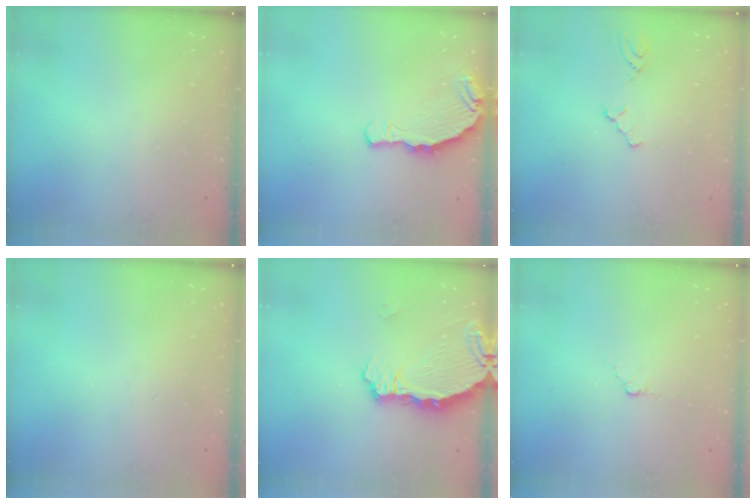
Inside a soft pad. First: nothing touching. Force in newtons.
{"total": 7.9, "press": 6.3, "slide": 4.9}
{"total": 1.5, "press": 1.4, "slide": 0.2}
{"total": 0.0}
{"total": 5.8, "press": 5.3, "slide": 2.3}
{"total": 3.9, "press": 3.8, "slide": 0.5}